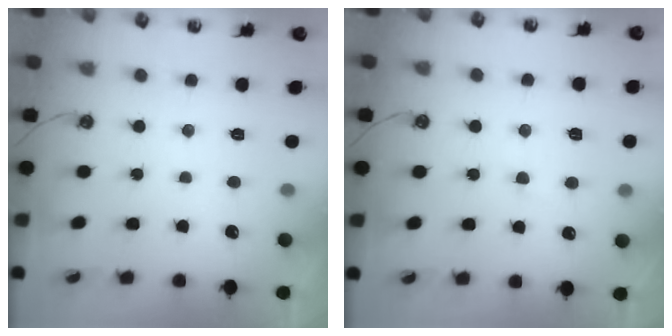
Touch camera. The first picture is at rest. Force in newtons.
{"total": 2.5, "press": 2.4, "slide": 0.7}